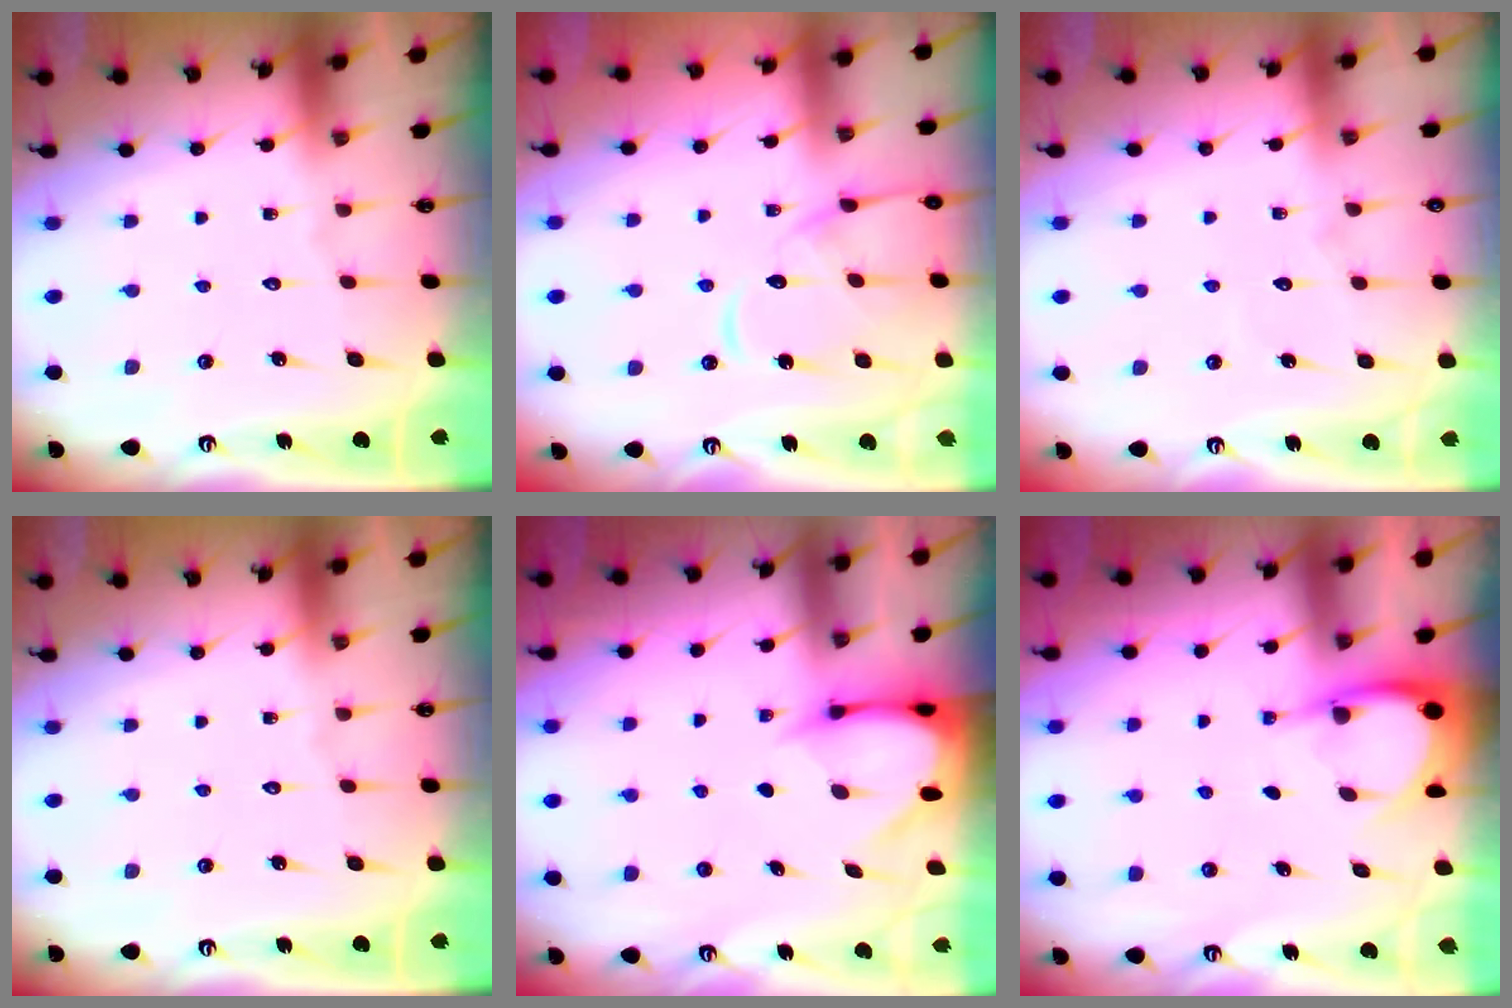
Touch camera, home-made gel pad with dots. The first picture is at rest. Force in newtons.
{"total": 12.3, "press": 12.2, "slide": 1.4}
{"total": 3.0, "press": 3.0, "slide": 0.3}
{"total": 0.0}
{"total": 3.4, "press": 3.4, "slide": 0.3}
{"total": 4.0, "press": 4.0, "slide": 0.2}